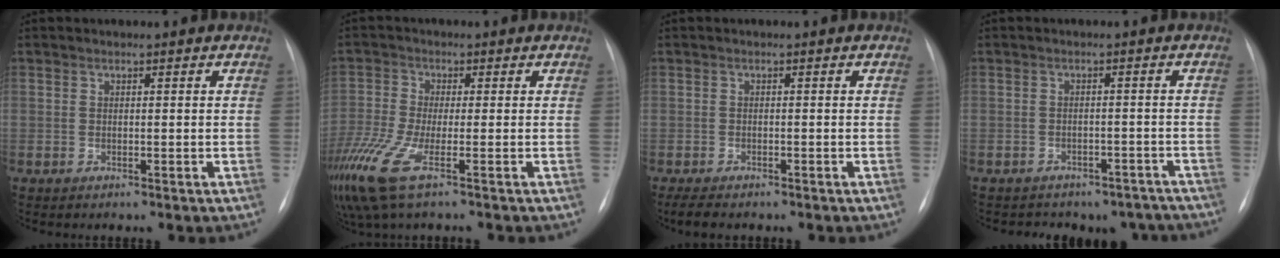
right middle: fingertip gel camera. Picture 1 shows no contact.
{"total": 9.5, "force": [-5.2, 1.4, 7.8], "torque": [-0.181, -0.024, -0.105]}
{"total": 3.6, "force": [-2.8, 1.0, 1.9], "torque": [-0.035, -0.010, -0.037]}
{"total": 11.1, "force": [-9.6, 5.3, 1.2], "torque": [-0.007, 0.026, -0.096]}